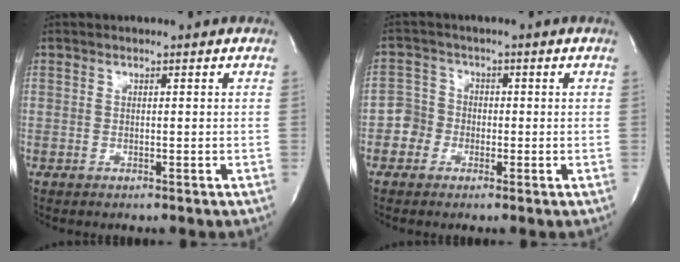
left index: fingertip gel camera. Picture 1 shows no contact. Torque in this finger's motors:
{"motor_torque": [0.41, 0.13, -0.01, -0.01]}